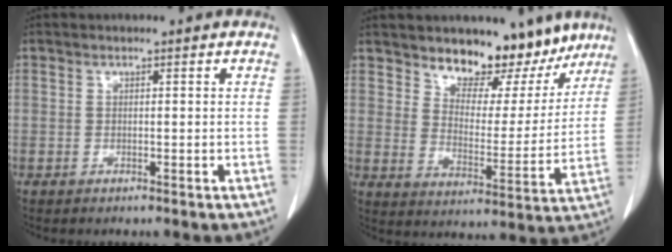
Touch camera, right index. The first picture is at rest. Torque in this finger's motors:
{"motor_torque": [0.46, 0.55, 0.05, 0.05]}